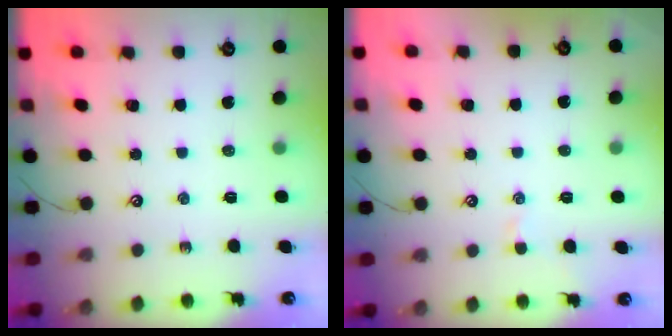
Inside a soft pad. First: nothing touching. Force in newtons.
{"total": 1.0, "press": 0.8, "slide": 0.5}